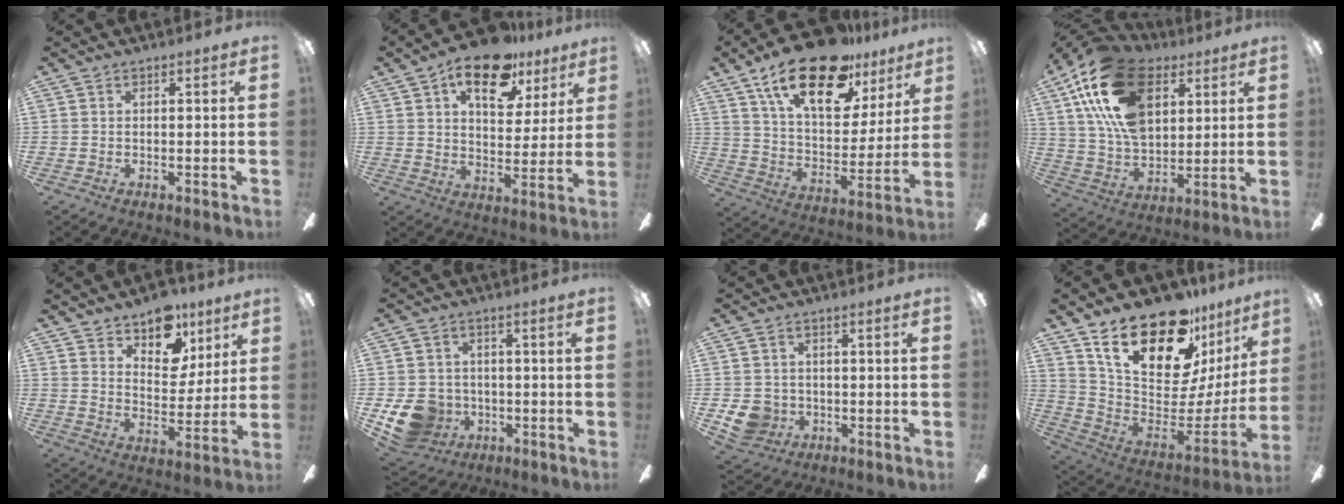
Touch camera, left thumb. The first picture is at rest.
{"total": 16.5, "force": [10.0, 8.3, 10.2], "torque": [-0.147, -0.040, 0.169]}
{"total": 23.9, "force": [15.0, 10.3, 15.5], "torque": [-0.247, -0.082, 0.256]}
{"total": 23.0, "force": [10.2, 13.9, 15.2], "torque": [-0.313, -0.022, 0.181]}
{"total": 11.8, "force": [8.3, 6.8, 4.8], "torque": [-0.063, -0.049, 0.151]}
{"total": 11.0, "force": [-3.7, 9.3, 4.6], "torque": [-0.119, 0.018, -0.062]}
{"total": 6.5, "force": [-1.6, 6.0, 2.1], "torque": [-0.054, 0.007, -0.030]}
{"total": 25.7, "force": [18.1, 10.8, 14.7], "torque": [-0.253, -0.130, 0.319]}